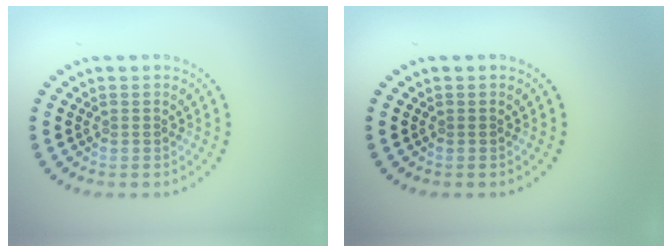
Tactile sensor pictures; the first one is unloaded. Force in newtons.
{"total": 0.0}